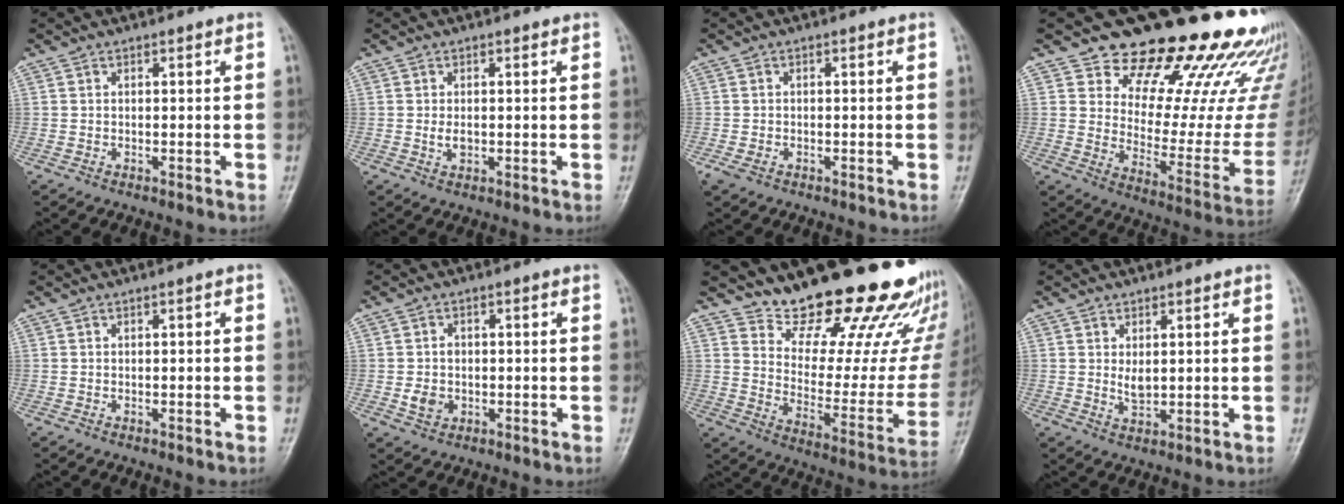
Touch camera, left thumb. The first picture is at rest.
{"total": 1.9, "force": [0.1, 1.2, 1.4], "torque": [-0.024, -0.003, 0.004]}
{"total": 2.0, "force": [-0.9, 1.3, 1.2], "torque": [-0.029, -0.003, -0.015]}
{"total": 28.7, "force": [21.5, 11.8, 14.8], "torque": [-0.164, -0.133, 0.279]}
{"total": 0.0}
{"total": 4.0, "force": [-0.7, 3.4, 2.0], "torque": [-0.023, 0.002, -0.009]}
{"total": 24.8, "force": [20.8, 7.7, 11.0], "torque": [-0.115, -0.160, 0.284]}
{"total": 2.8, "force": [1.0, 1.6, 2.1], "torque": [-0.030, -0.012, 0.021]}